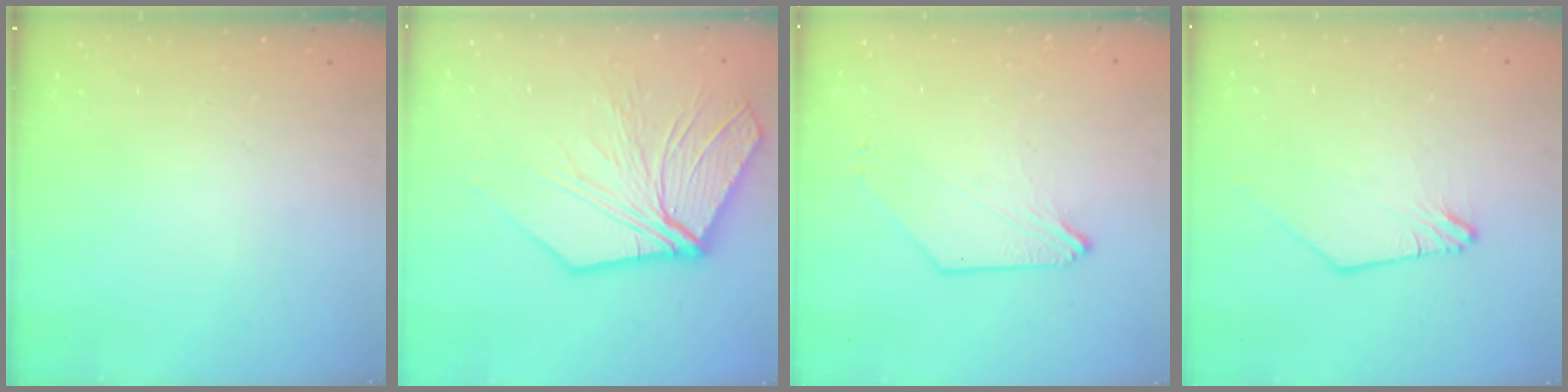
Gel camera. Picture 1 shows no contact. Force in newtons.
{"total": 14.5, "press": 14.3, "slide": 2.4}
{"total": 0.0}
{"total": 0.0}